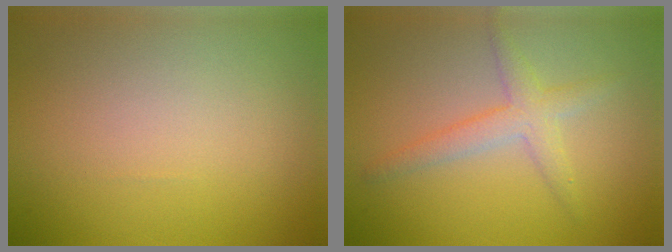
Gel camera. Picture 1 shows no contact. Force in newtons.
{"total": 2.6, "press": 2.6, "slide": 0.2}